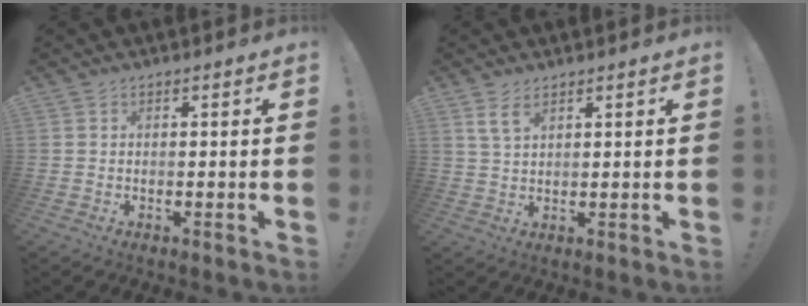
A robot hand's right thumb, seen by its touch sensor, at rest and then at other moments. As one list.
[{"total": 4.4, "force": [2.7, 2.0, 2.9], "torque": [-0.043, -0.011, 0.050]}]